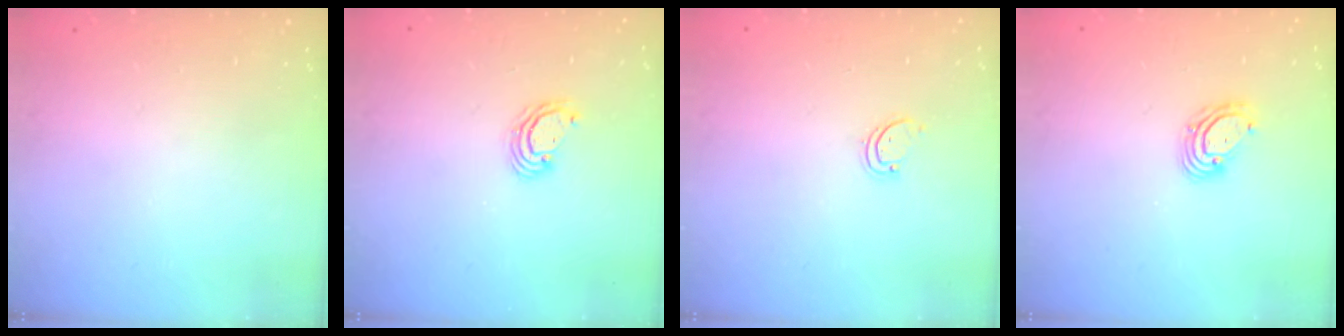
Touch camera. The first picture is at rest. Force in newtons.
{"total": 3.8, "press": 3.8, "slide": 0.2}
{"total": 1.7, "press": 1.7, "slide": 0.3}
{"total": 5.6, "press": 5.6, "slide": 0.7}